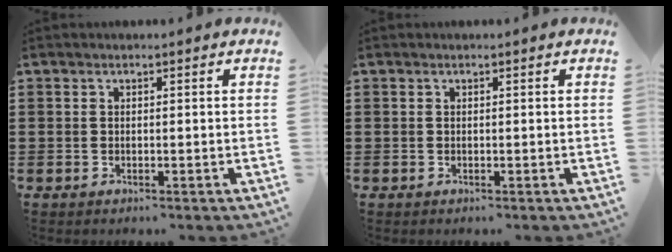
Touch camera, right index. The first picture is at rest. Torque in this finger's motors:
{"motor_torque": [0.00, 0.00, 0.00, 0.00]}